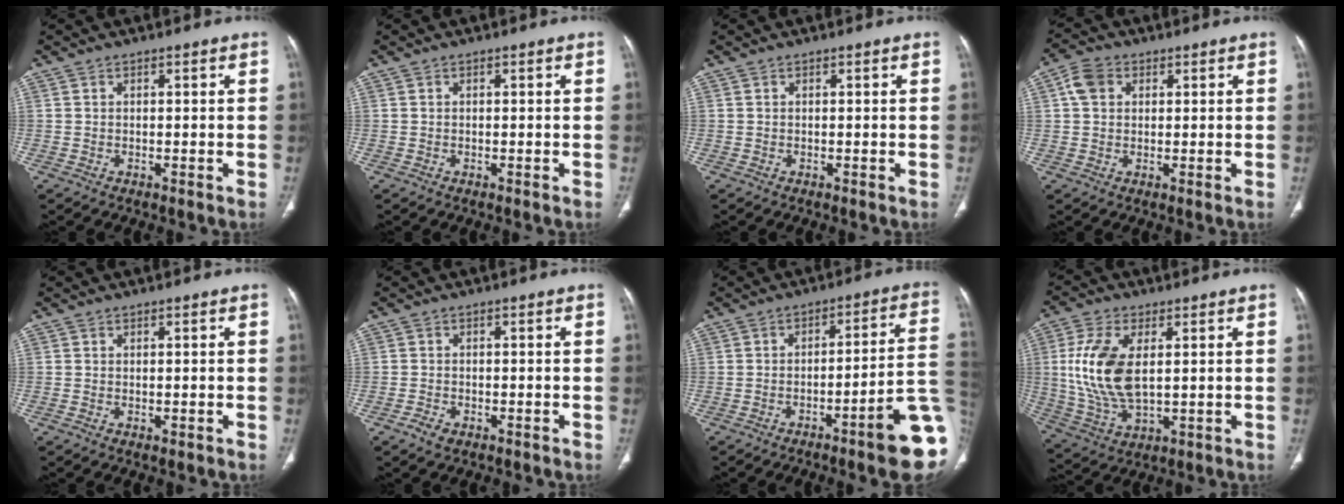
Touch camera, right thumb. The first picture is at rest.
{"total": 0.0}
{"total": 0.0}
{"total": 4.8, "force": [1.5, 3.7, 2.7], "torque": [-0.045, 0.008, 0.026]}
{"total": 0.6, "force": [-0.2, 0.3, 0.5], "torque": [-0.004, -0.001, -0.001]}
{"total": 2.0, "force": [-1.3, 1.2, 1.0], "torque": [-0.022, 0.006, -0.022]}
{"total": 14.6, "force": [-5.9, 1.6, 13.3], "torque": [-0.120, 0.040, -0.079]}
{"total": 13.6, "force": [1.9, 7.2, 11.4], "torque": [-0.239, -0.011, 0.042]}